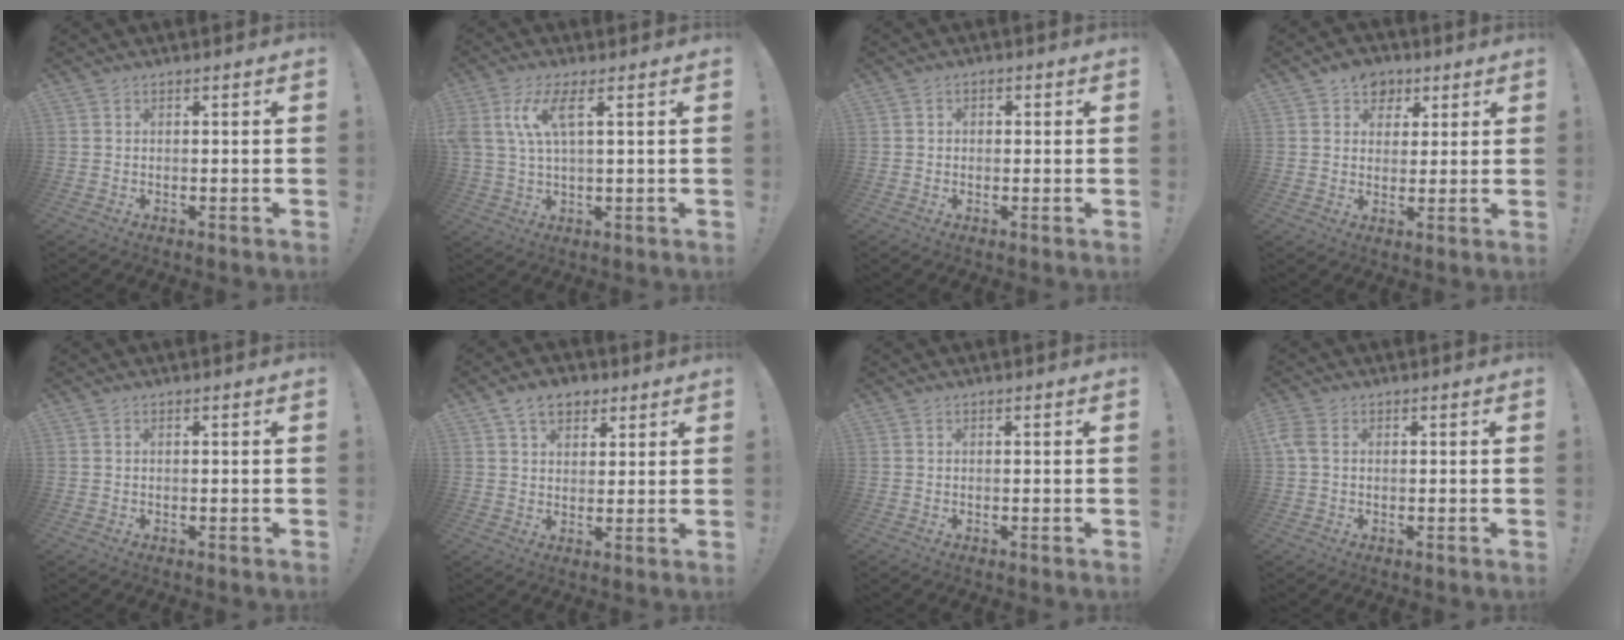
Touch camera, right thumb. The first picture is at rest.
{"total": 8.7, "force": [3.3, 2.8, 7.6], "torque": [-0.149, -0.004, 0.059]}
{"total": 1.5, "force": [-0.4, 1.3, 0.5], "torque": [-0.006, 0.005, -0.009]}
{"total": 7.0, "force": [3.5, 5.8, 1.8], "torque": [-0.007, -0.020, 0.064]}
{"total": 0.0}
{"total": 7.9, "force": [4.5, 5.4, 3.7], "torque": [-0.061, -0.007, 0.086]}
{"total": 0.0}
{"total": 3.0, "force": [0.9, 1.9, 2.2], "torque": [-0.051, 0.006, 0.015]}